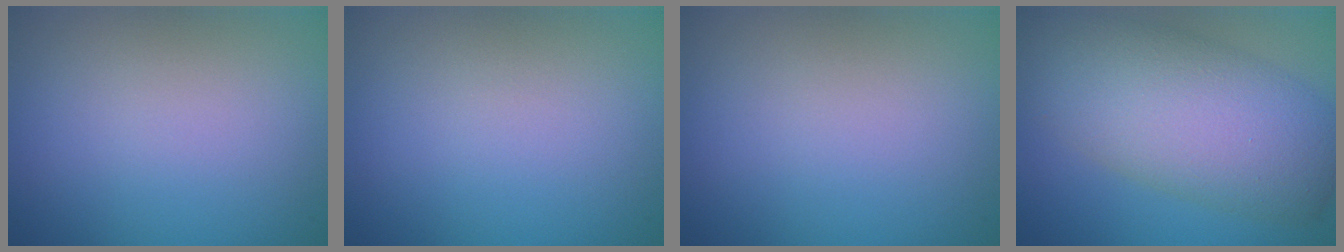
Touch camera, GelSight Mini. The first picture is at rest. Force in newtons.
{"total": 0.0}
{"total": 0.0}
{"total": 9.3, "press": 9.3, "slide": 0.3}